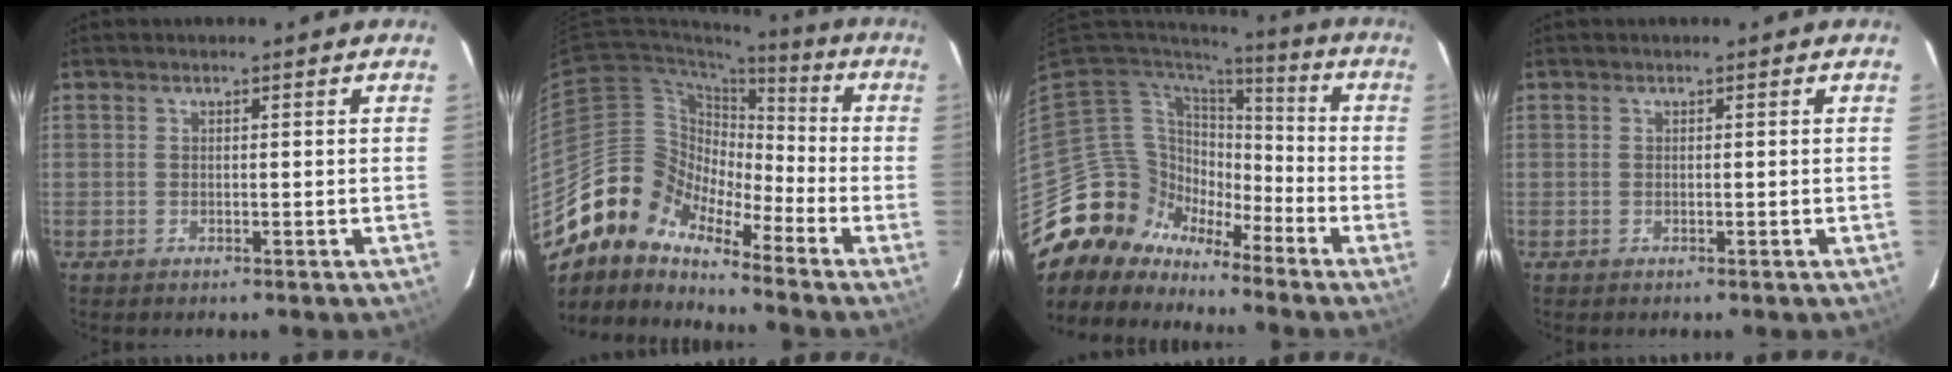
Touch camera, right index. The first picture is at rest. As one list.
[{"total": 11.6, "force": [-9.6, 5.7, 3.1], "torque": [-0.048, 0.025, -0.203]}, {"total": 11.7, "force": [-9.0, 7.4, -0.1], "torque": [-0.021, 0.037, -0.175]}, {"total": 0.0}]